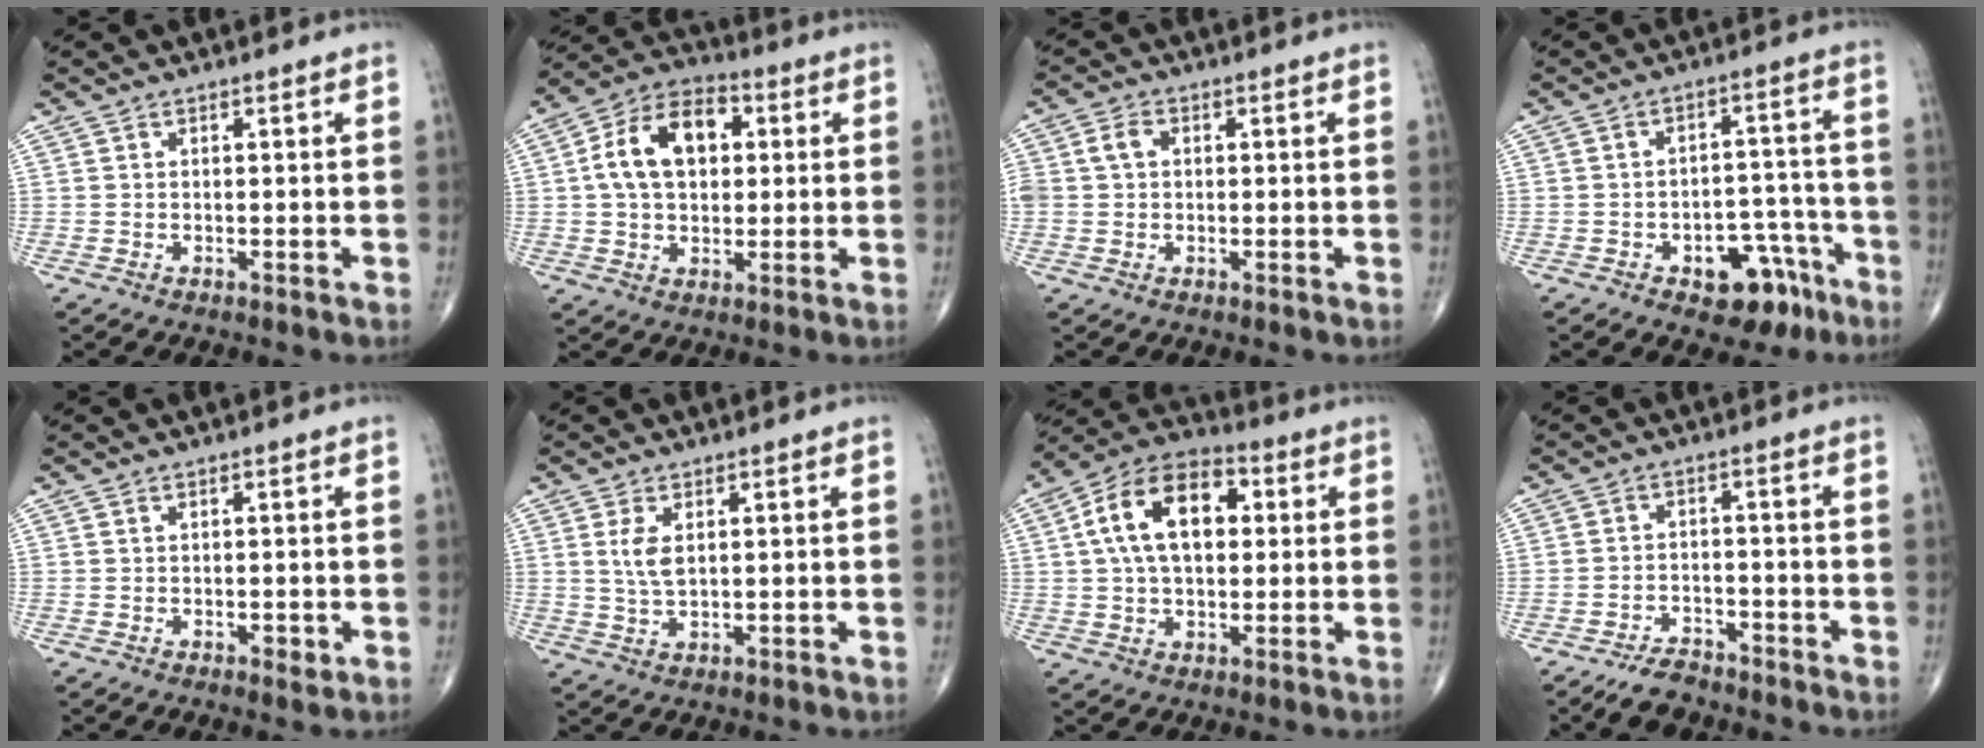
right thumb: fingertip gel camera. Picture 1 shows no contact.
{"total": 13.0, "force": [2.4, 8.4, 9.7], "torque": [-0.155, 0.019, 0.033]}
{"total": 4.9, "force": [0.6, 3.8, 3.0], "torque": [-0.065, 0.018, 0.013]}
{"total": 10.6, "force": [-5.9, 6.1, 6.3], "torque": [-0.046, 0.051, -0.074]}
{"total": 1.5, "force": [-0.4, 0.7, 1.2], "torque": [-0.015, -0.002, -0.003]}
{"total": 4.3, "force": [1.2, 2.1, 3.6], "torque": [-0.071, -0.006, 0.028]}
{"total": 15.8, "force": [3.0, 9.6, 12.2], "torque": [-0.194, 0.023, 0.043]}
{"total": 5.0, "force": [-4.4, 2.0, 1.4], "torque": [-0.025, 0.019, -0.077]}